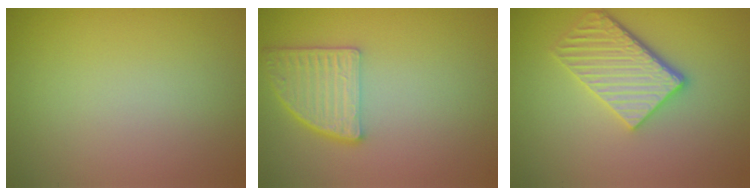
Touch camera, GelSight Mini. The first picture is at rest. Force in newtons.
{"total": 4.5, "press": 3.6, "slide": 2.7}
{"total": 4.5, "press": 3.6, "slide": 2.6}